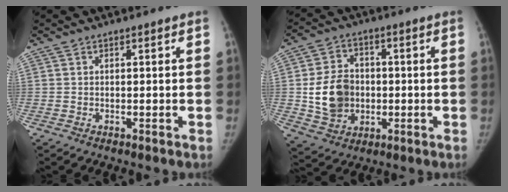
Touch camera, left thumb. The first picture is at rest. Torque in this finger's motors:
{"motor_torque": [0.42, 0.45, 0.40, -0.50, 0.43]}